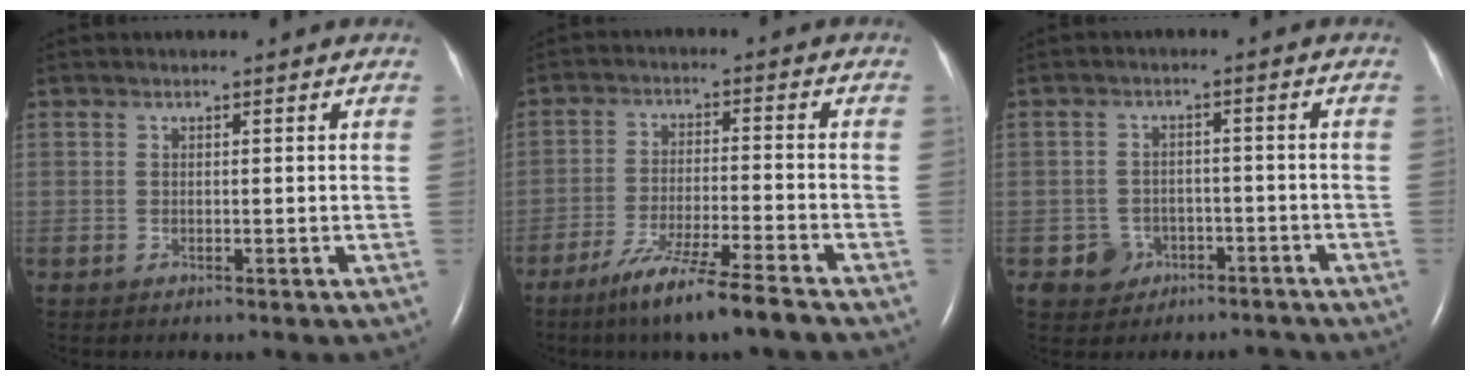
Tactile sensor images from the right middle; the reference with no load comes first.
{"total": 9.4, "force": [-7.0, -0.9, 6.2], "torque": [-0.112, -0.031, -0.126]}
{"total": 4.2, "force": [-2.6, 3.4, 0.3], "torque": [-0.005, 0.013, -0.033]}